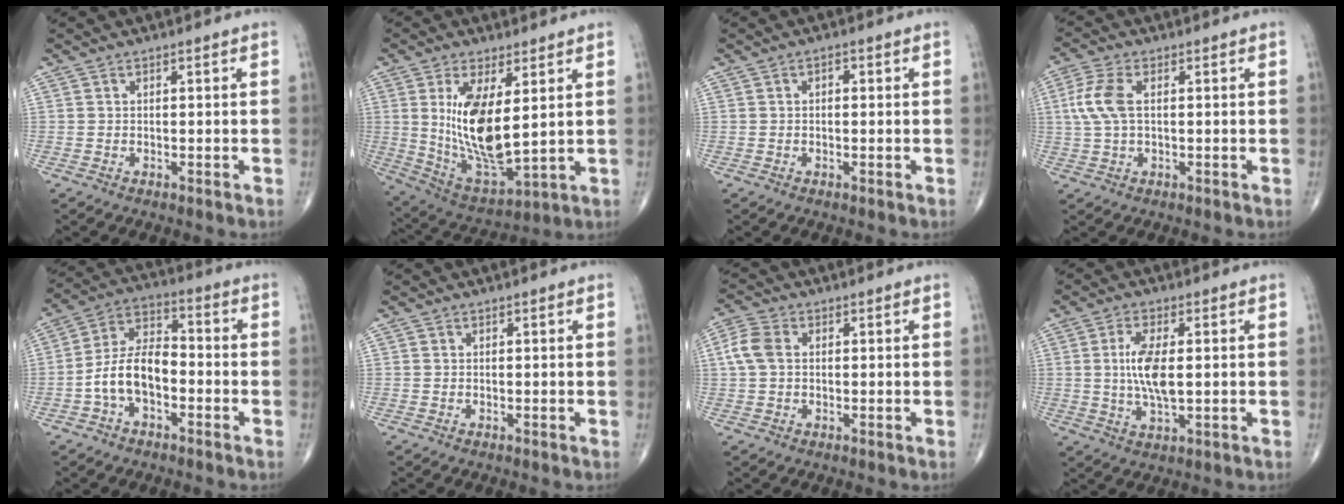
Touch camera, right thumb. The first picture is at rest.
{"total": 15.3, "force": [3.0, 6.1, 13.7], "torque": [-0.250, -0.031, 0.076]}
{"total": 1.0, "force": [0.2, 0.6, 0.8], "torque": [-0.008, 0.004, -0.002]}
{"total": 6.7, "force": [1.0, 3.4, 5.7], "torque": [-0.148, 0.012, 0.017]}
{"total": 10.6, "force": [-3.1, 5.9, 8.1], "torque": [-0.147, 0.045, -0.067]}
{"total": 0.0}
{"total": 5.1, "force": [0.6, 3.6, 3.5], "torque": [-0.087, 0.014, 0.007]}
{"total": 7.9, "force": [0.5, 2.9, 7.4], "torque": [-0.151, -0.011, 0.009]}